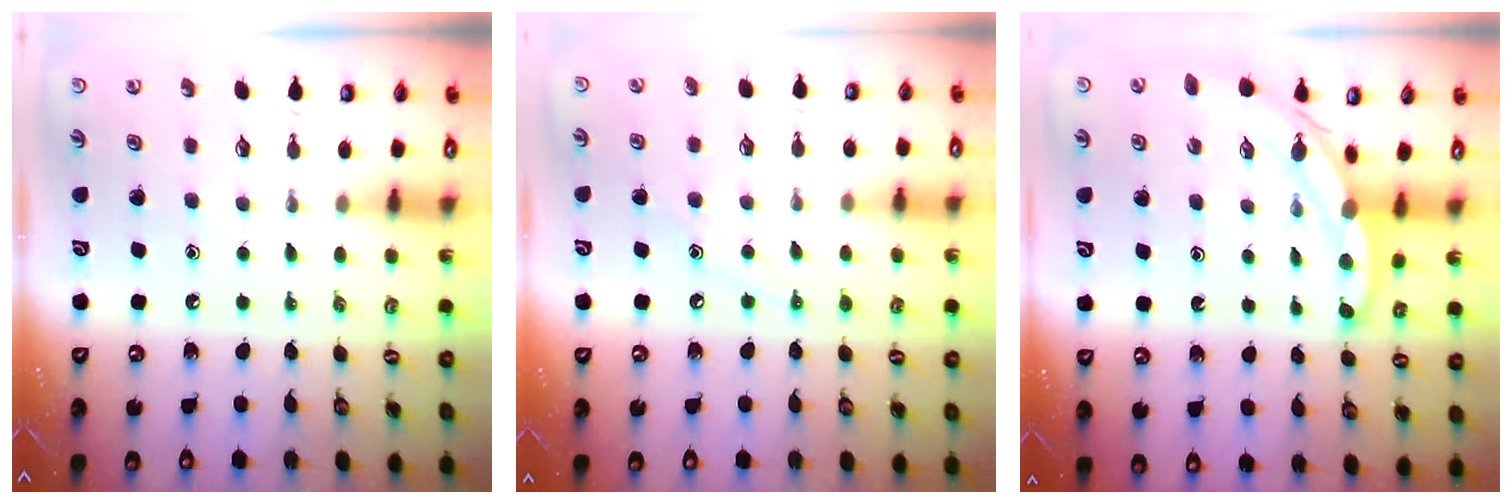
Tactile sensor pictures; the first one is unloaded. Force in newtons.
{"total": 6.8, "press": 6.8, "slide": 0.3}
{"total": 5.5, "press": 5.5, "slide": 0.5}